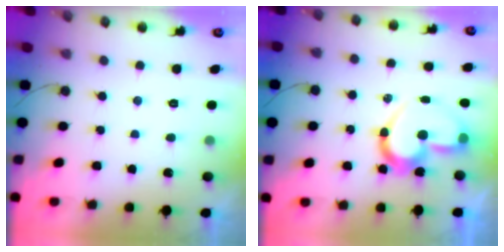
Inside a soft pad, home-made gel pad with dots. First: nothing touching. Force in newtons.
{"total": 16.2, "press": 16.1, "slide": 1.5}